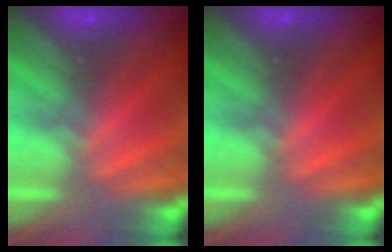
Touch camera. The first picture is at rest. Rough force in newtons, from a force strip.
{"total": 0.0}